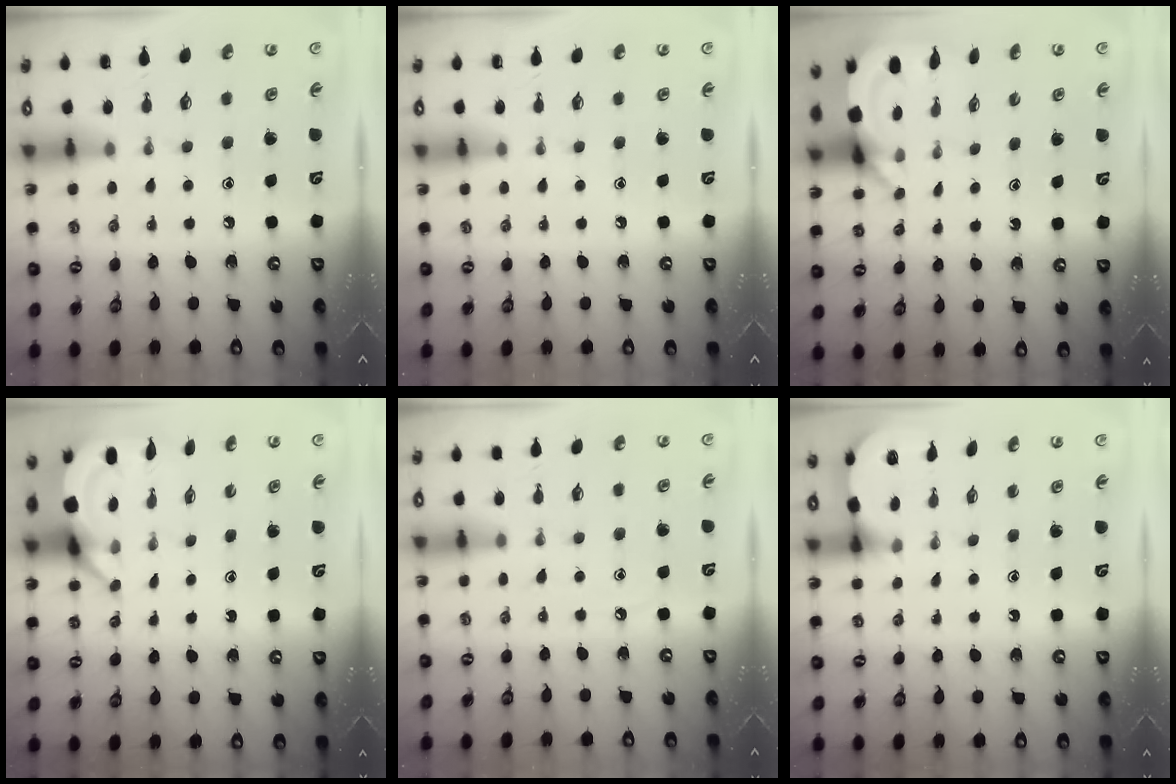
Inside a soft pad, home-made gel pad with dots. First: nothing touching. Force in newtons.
{"total": 0.0}
{"total": 3.8, "press": 3.8, "slide": 0.2}
{"total": 4.0, "press": 4.0, "slide": 0.2}
{"total": 4.7, "press": 4.7, "slide": 0.6}
{"total": 2.3, "press": 2.3, "slide": 0.2}